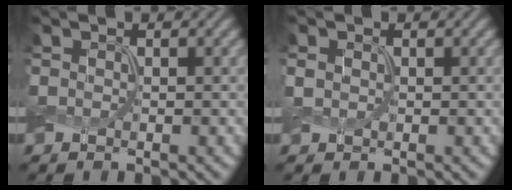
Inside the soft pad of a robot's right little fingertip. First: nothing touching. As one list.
[{"total": 0.5, "force": [-0.3, 0.4, 0.0], "torque": [-0.013, 0.000, 0.001]}]